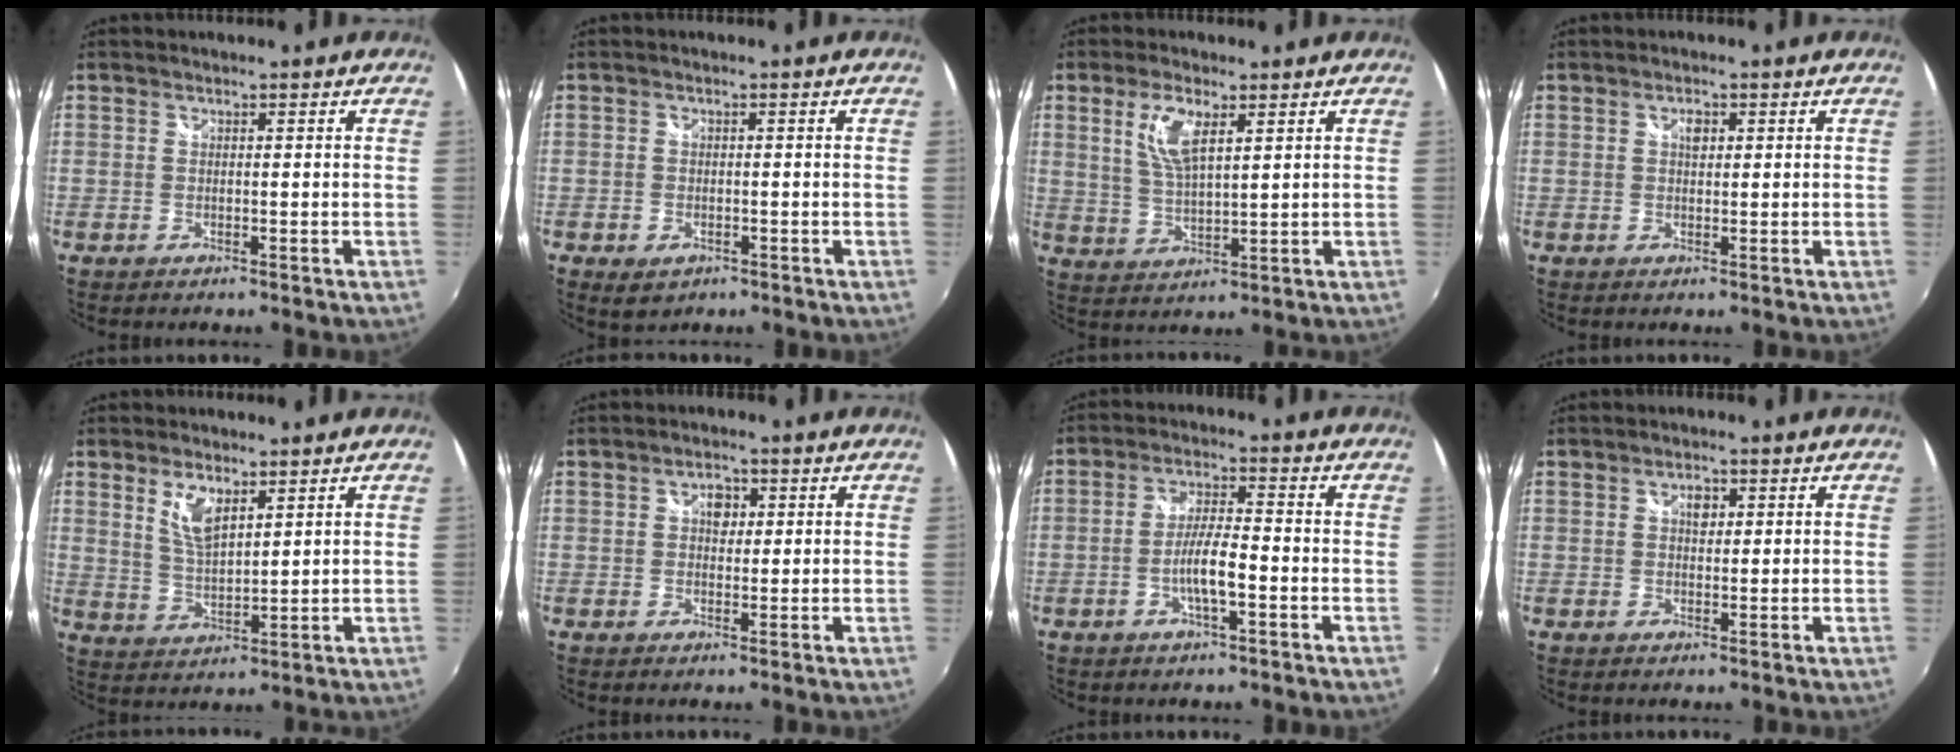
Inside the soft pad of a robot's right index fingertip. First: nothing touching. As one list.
[{"total": 3.5, "force": [-1.8, 2.5, 1.7], "torque": [-0.036, -0.007, -0.025]}, {"total": 7.1, "force": [3.0, 2.5, 5.9], "torque": [-0.116, 0.002, 0.062]}, {"total": 1.7, "force": [0.5, 1.1, 1.2], "torque": [-0.019, 0.004, 0.008]}, {"total": 6.0, "force": [3.3, 2.4, 4.5], "torque": [-0.081, -0.005, 0.065]}, {"total": 2.9, "force": [0.6, 2.2, 1.7], "torque": [-0.022, 0.007, 0.008]}, {"total": 6.2, "force": [-2.3, 0.9, 5.6], "torque": [-0.109, 0.002, -0.041]}, {"total": 2.0, "force": [0.6, 1.4, 1.3], "torque": [-0.020, 0.005, 0.009]}]